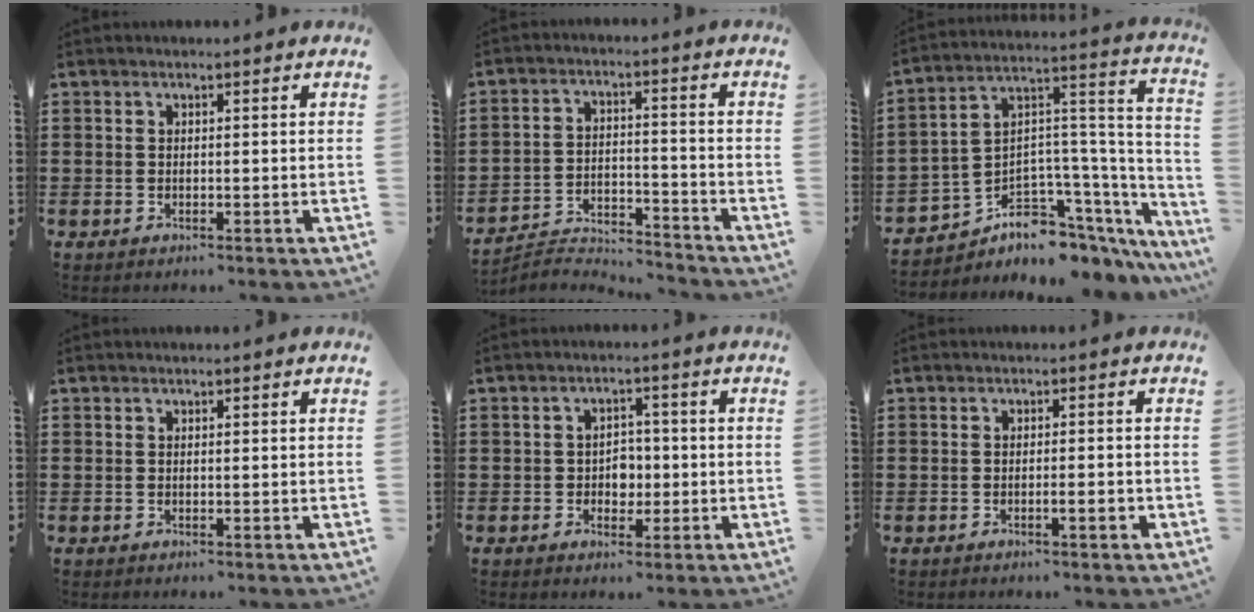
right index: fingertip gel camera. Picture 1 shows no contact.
{"total": 4.9, "force": [-4.8, 0.5, 0.5], "torque": [-0.020, 0.007, -0.101]}
{"total": 5.3, "force": [-3.3, 3.8, 1.6], "torque": [-0.036, -0.022, -0.053]}
{"total": 0.0}
{"total": 3.2, "force": [-0.6, 2.6, 1.8], "torque": [-0.032, 0.003, -0.017]}
{"total": 1.8, "force": [-0.7, 0.2, 1.7], "torque": [-0.027, -0.001, -0.013]}